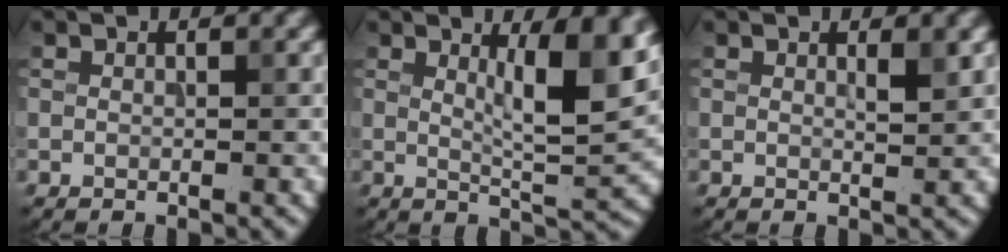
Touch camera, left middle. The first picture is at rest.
{"total": 6.4, "force": [2.2, 1.4, 5.9], "torque": [-0.084, -0.007, 0.038]}
{"total": 1.2, "force": [0.6, 0.2, 1.0], "torque": [-0.014, -0.003, 0.009]}